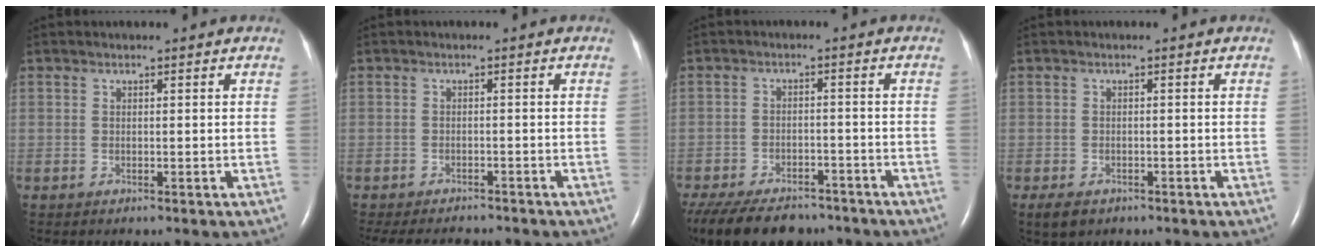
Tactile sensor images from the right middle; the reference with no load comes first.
{"total": 8.0, "force": [-7.4, 1.8, 2.6], "torque": [-0.039, -0.008, -0.097]}
{"total": 15.9, "force": [-12.6, 6.9, 6.8], "torque": [-0.177, -0.021, -0.180]}
{"total": 2.4, "force": [-1.5, 1.5, 1.2], "torque": [-0.022, -0.005, -0.018]}